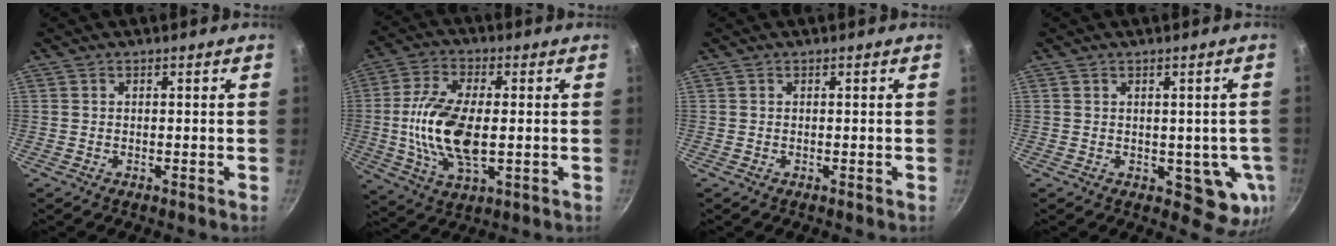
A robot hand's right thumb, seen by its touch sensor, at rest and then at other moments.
{"total": 14.4, "force": [-0.5, 7.0, 12.6], "torque": [-0.249, 0.004, -0.011]}
{"total": 0.0}
{"total": 7.1, "force": [-0.5, 4.3, 5.6], "torque": [-0.040, -0.006, 0.000]}